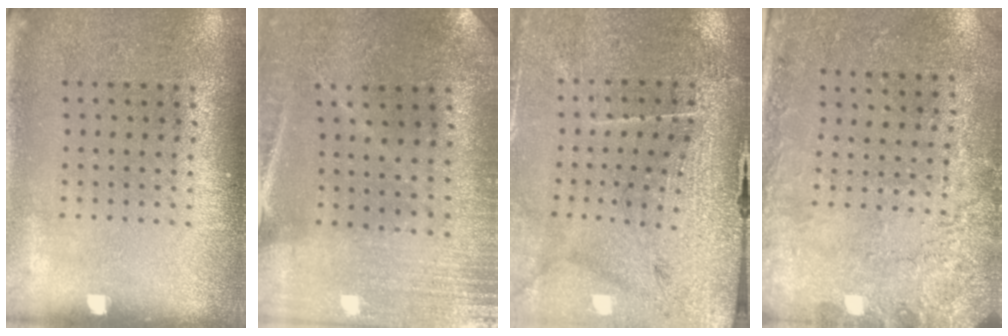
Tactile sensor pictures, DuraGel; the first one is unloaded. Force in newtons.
{"total": 0.8, "press": 0.8, "slide": 0.1}
{"total": 3.3, "press": 3.3, "slide": 0.1}
{"total": 2.6, "press": 2.1, "slide": 1.5}